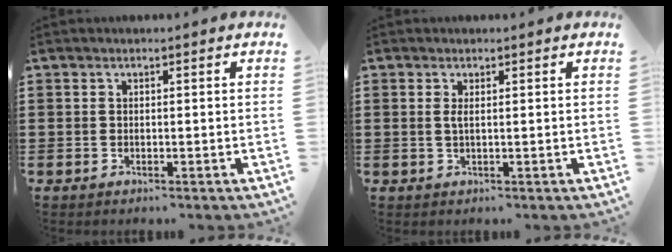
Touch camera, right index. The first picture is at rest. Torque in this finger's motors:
{"motor_torque": [0.02, -0.02, 0.01, 0.01]}